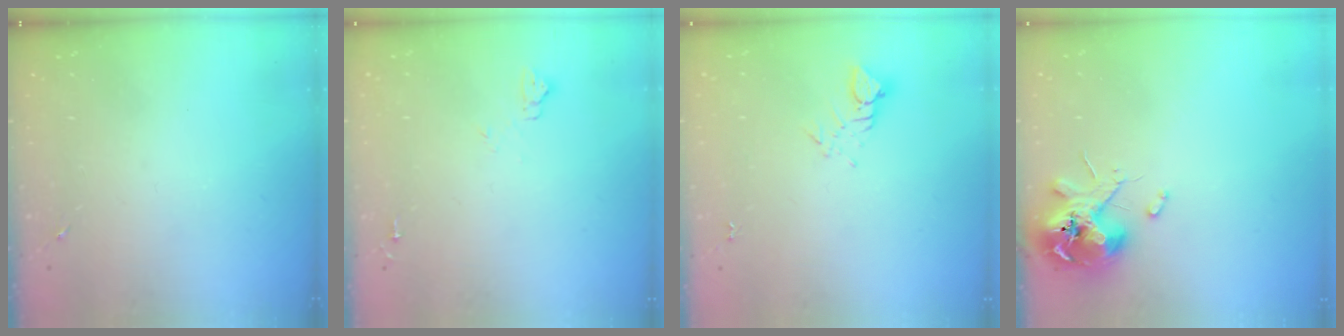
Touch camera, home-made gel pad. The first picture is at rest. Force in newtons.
{"total": 5.4, "press": 5.4, "slide": 0.7}
{"total": 3.1, "press": 3.1, "slide": 0.3}
{"total": 10.5, "press": 10.4, "slide": 1.6}